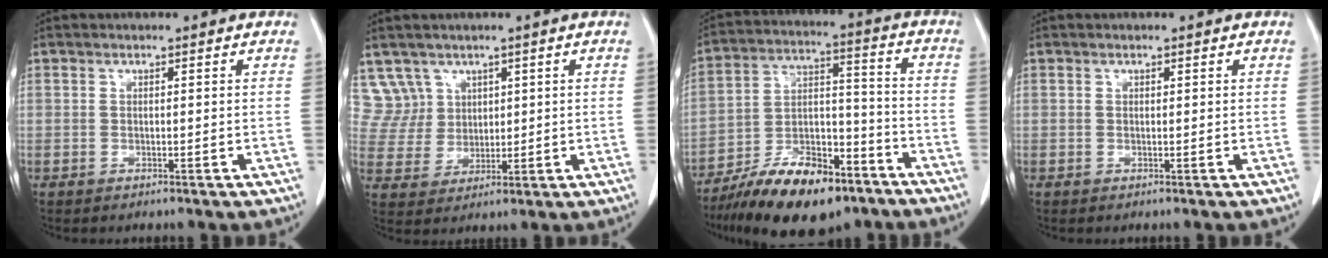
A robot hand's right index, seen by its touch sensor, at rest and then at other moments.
{"total": 6.2, "force": [3.7, 4.9, -0.6], "torque": [0.019, 0.013, 0.080]}
{"total": 17.3, "force": [-12.3, 6.1, 10.6], "torque": [-0.188, 0.013, -0.208]}
{"total": 0.0}